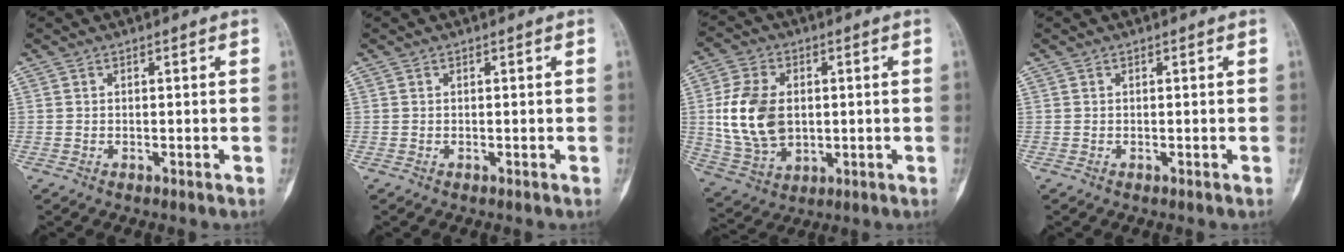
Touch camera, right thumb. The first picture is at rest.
{"total": 0.0}
{"total": 14.0, "force": [1.0, 9.6, 10.2], "torque": [-0.187, -0.004, 0.029]}
{"total": 0.0}